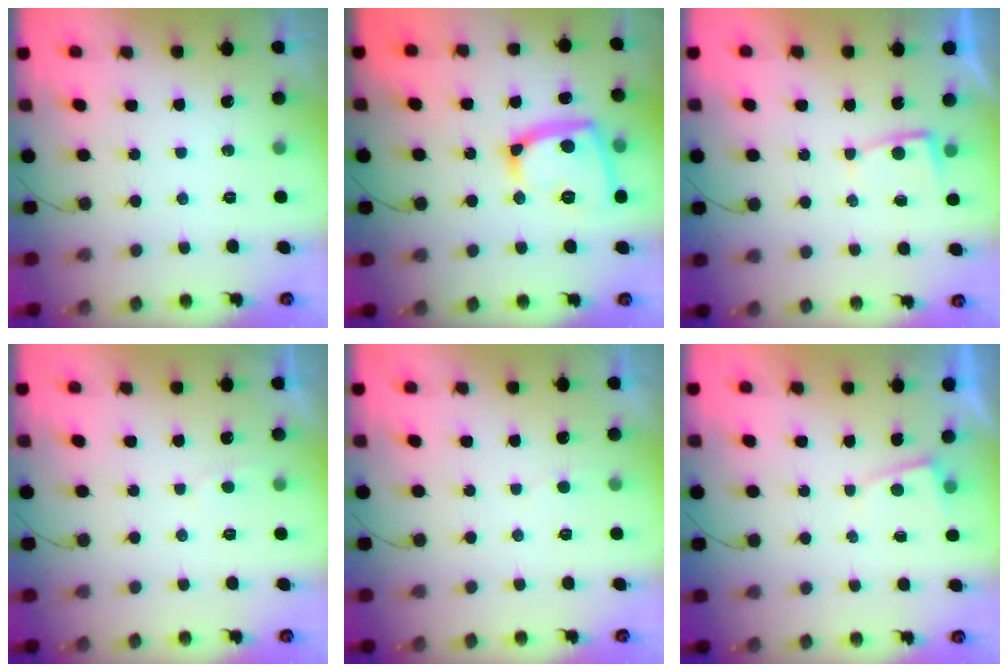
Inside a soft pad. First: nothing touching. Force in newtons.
{"total": 14.9, "press": 14.8, "slide": 1.5}
{"total": 2.3, "press": 2.2, "slide": 0.4}
{"total": 1.4, "press": 1.4, "slide": 0.2}
{"total": 1.6, "press": 1.6, "slide": 0.2}
{"total": 1.6, "press": 1.5, "slide": 0.2}